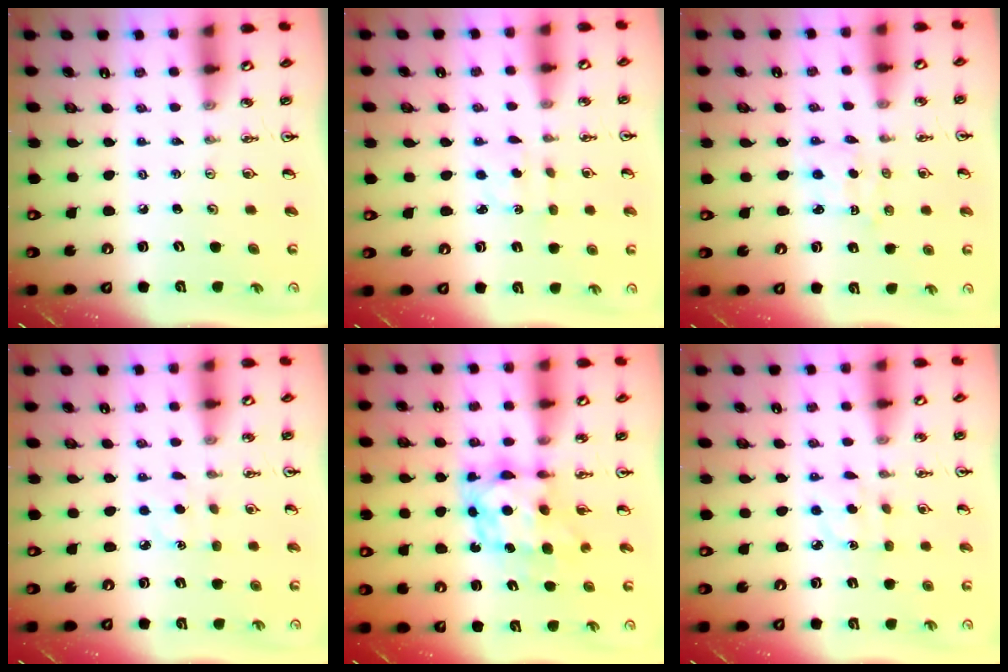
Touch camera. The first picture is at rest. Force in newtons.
{"total": 1.9, "press": 1.9, "slide": 0.4}
{"total": 1.6, "press": 1.4, "slide": 0.7}
{"total": 3.6, "press": 3.6, "slide": 0.5}
{"total": 7.6, "press": 7.6, "slide": 0.8}
{"total": 5.2, "press": 5.2, "slide": 0.5}